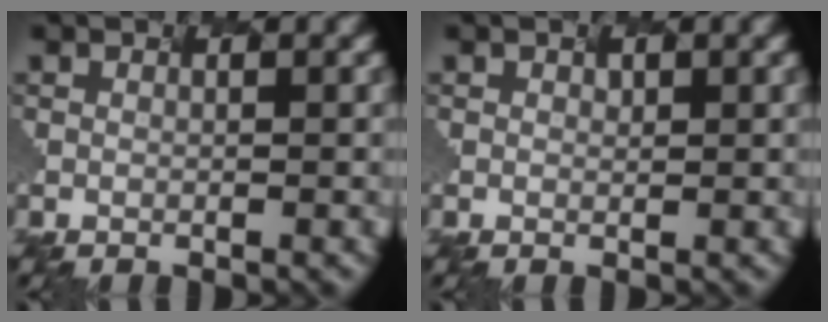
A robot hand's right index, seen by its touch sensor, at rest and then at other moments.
{"total": 1.1, "force": [-0.4, -0.7, -0.7], "torque": [0.002, -0.005, 0.020]}